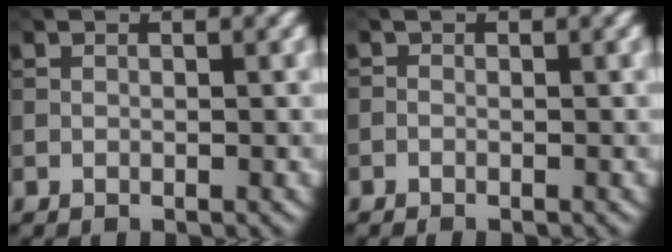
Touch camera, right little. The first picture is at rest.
{"total": 0.7, "force": [-0.6, 0.3, 0.1], "torque": [-0.001, -0.001, -0.014]}